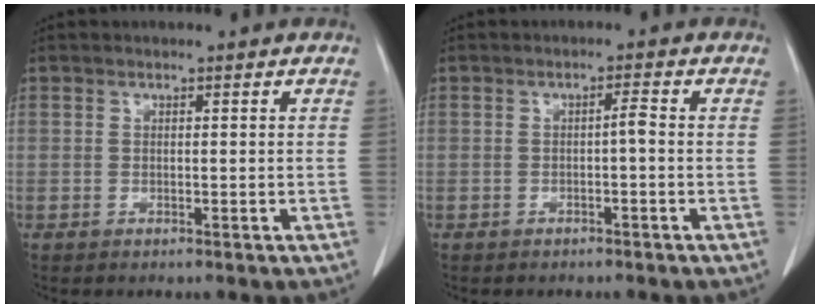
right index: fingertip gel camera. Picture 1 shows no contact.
{"total": 1.4, "force": [-0.3, 0.1, 1.4], "torque": [-0.021, 0.003, -0.005]}